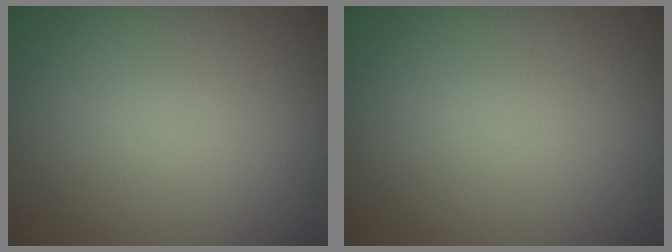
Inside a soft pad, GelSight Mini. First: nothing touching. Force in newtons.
{"total": 0.0}